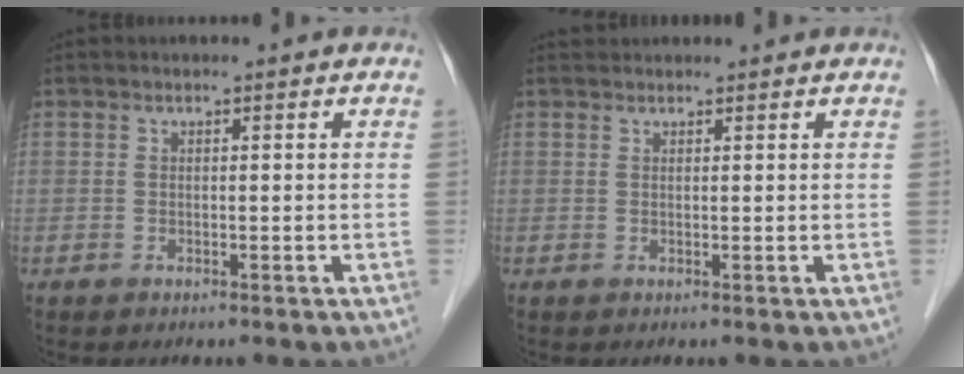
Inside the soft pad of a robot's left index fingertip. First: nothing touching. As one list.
[{"total": 2.7, "force": [2.6, 0.4, 0.2], "torque": [-0.006, 0.032, 0.044]}]